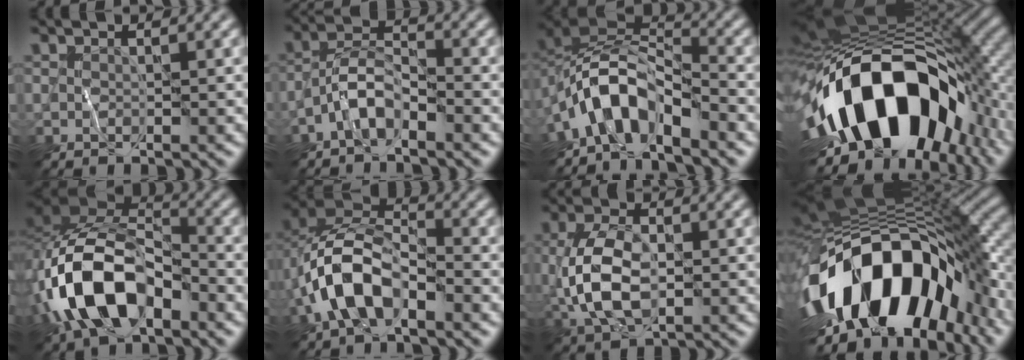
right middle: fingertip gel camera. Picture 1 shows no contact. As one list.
[{"total": 3.3, "force": [-2.3, 1.2, 2.2], "torque": [-0.037, 0.014, -0.054]}, {"total": 7.0, "force": [-4.1, 3.2, 4.8], "torque": [-0.067, 0.011, -0.088]}, {"total": 18.0, "force": [-4.4, 10.8, 13.7], "torque": [-0.243, -0.012, -0.070]}, {"total": 11.3, "force": [-4.4, 6.4, 8.2], "torque": [-0.169, 0.006, -0.087]}, {"total": 7.9, "force": [-2.8, 4.4, 5.9], "torque": [-0.121, 0.012, -0.060]}, {"total": 6.4, "force": [-0.2, 3.7, 5.2], "torque": [-0.118, -0.003, -0.006]}, {"total": 17.6, "force": [-4.4, 10.4, 13.5], "torque": [-0.249, -0.021, -0.066]}]